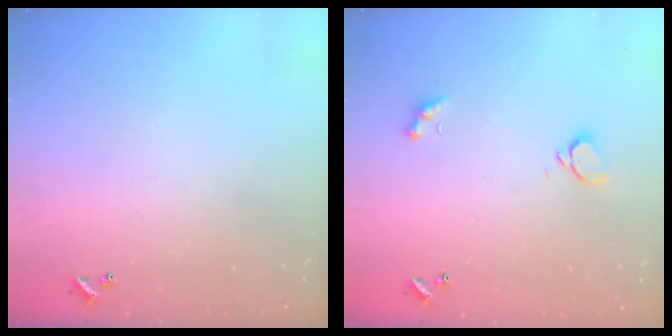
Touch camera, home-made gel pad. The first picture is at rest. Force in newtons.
{"total": 1.8, "press": 1.6, "slide": 0.8}